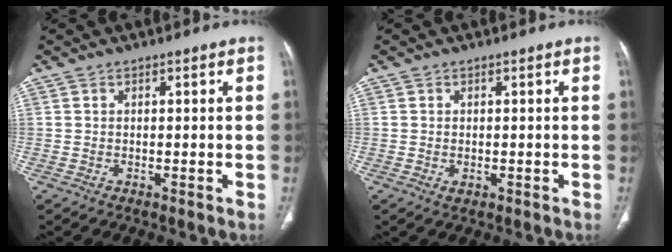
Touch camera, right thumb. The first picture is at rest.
{"total": 1.1, "force": [-0.4, 0.7, 0.8], "torque": [-0.014, 0.000, 0.000]}